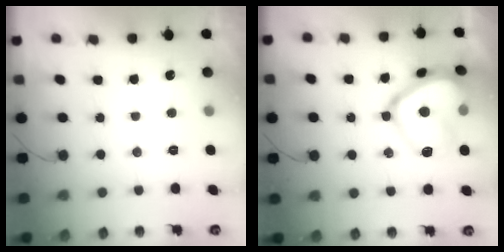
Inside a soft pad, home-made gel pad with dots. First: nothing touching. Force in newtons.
{"total": 18.0, "press": 17.9, "slide": 1.4}